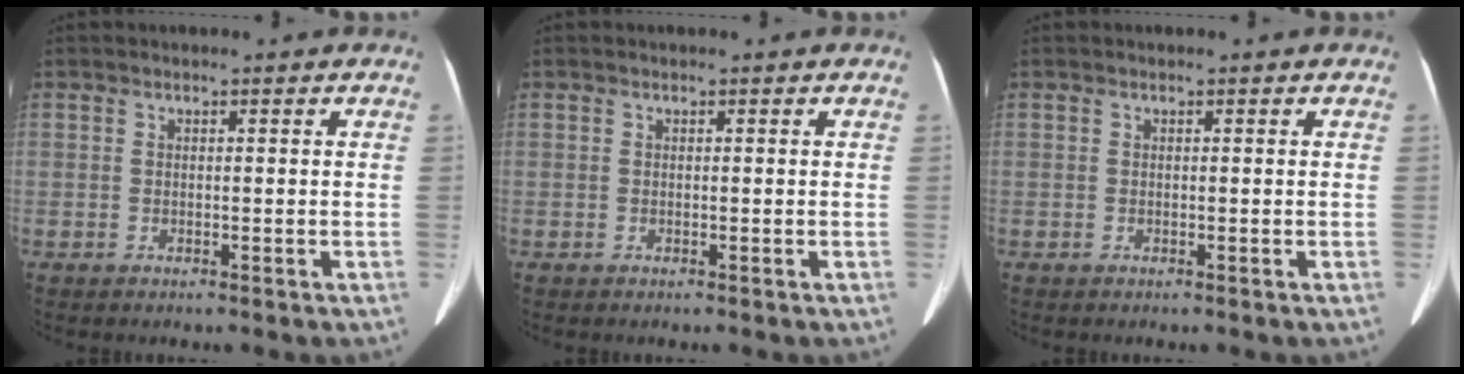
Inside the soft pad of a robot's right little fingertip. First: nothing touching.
{"total": 0.0}
{"total": 0.0}